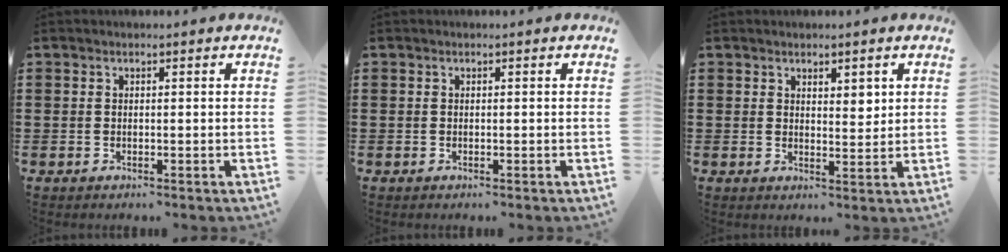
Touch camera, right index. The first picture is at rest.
{"total": 0.0}
{"total": 3.1, "force": [2.0, 1.7, 1.7], "torque": [-0.021, 0.002, 0.031]}